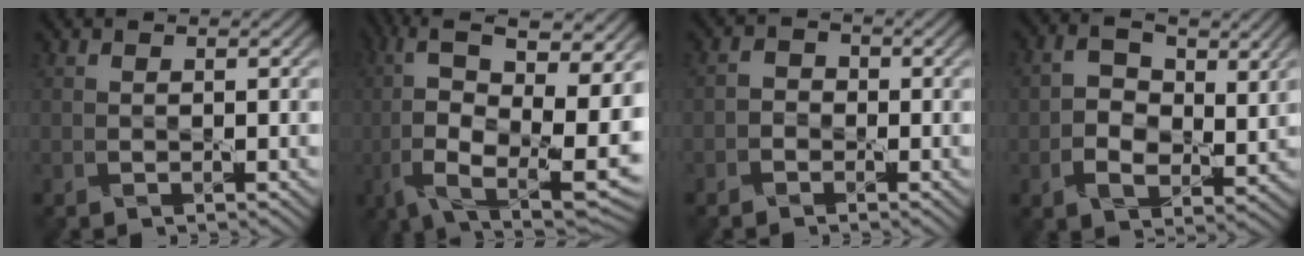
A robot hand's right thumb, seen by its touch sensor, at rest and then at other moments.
{"total": 14.6, "force": [-0.6, 5.5, 13.5], "torque": [-0.278, -0.010, 0.000]}
{"total": 1.4, "force": [-1.0, 1.0, 0.2], "torque": [-0.005, 0.009, -0.029]}
{"total": 6.5, "force": [0.6, 4.2, 4.9], "torque": [-0.101, -0.005, 0.004]}